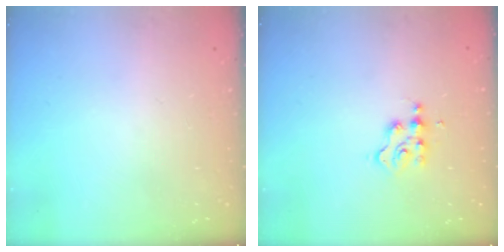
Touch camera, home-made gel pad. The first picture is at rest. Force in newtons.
{"total": 2.3, "press": 2.3, "slide": 0.3}